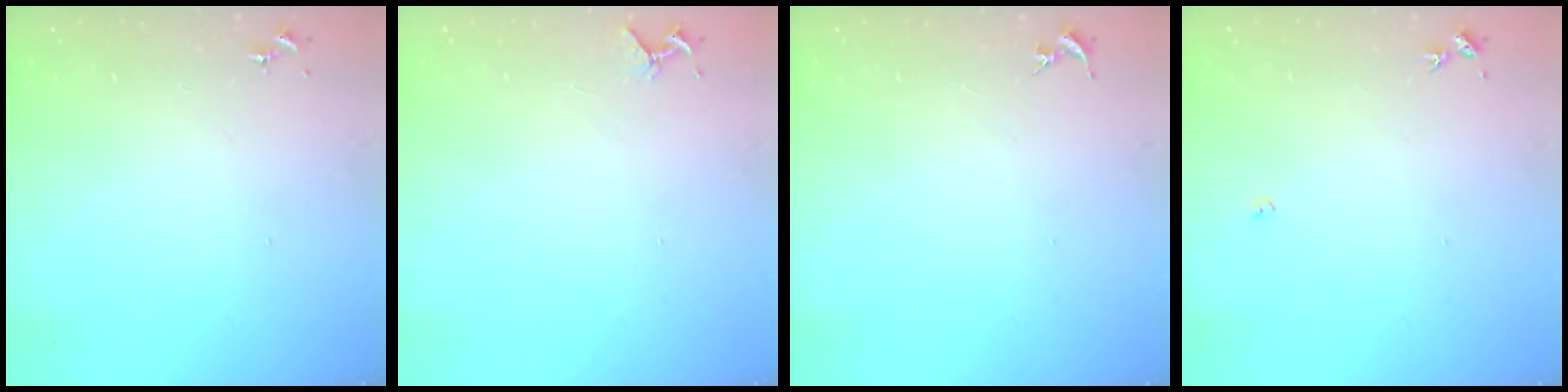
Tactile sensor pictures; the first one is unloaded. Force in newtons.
{"total": 4.2, "press": 4.2, "slide": 0.4}
{"total": 0.0}
{"total": 2.7, "press": 2.7, "slide": 0.5}